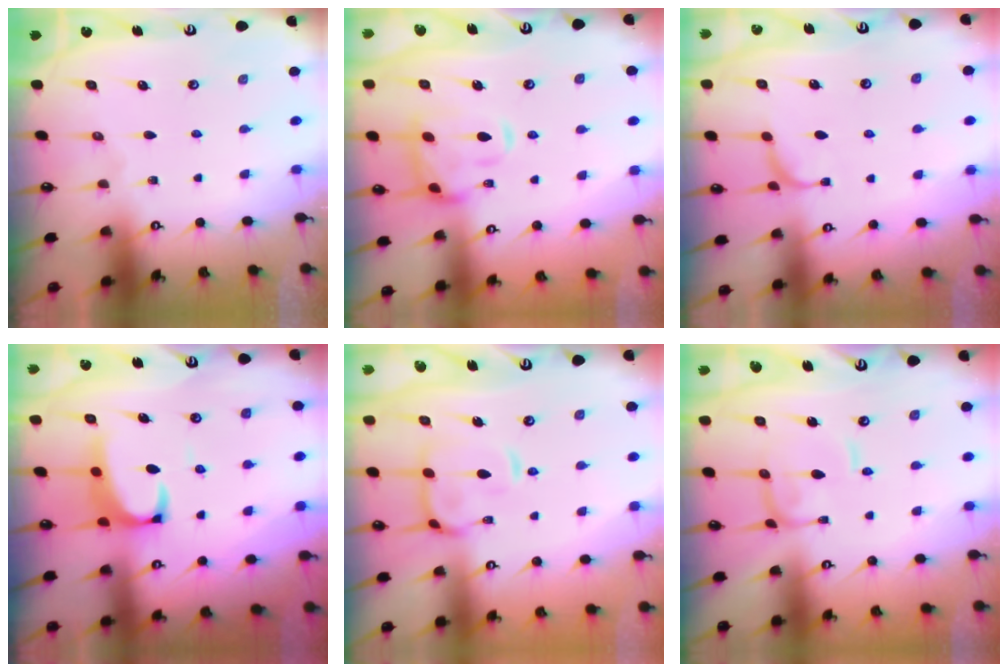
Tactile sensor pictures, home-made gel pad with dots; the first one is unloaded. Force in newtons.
{"total": 5.5, "press": 5.2, "slide": 1.6}
{"total": 2.2, "press": 2.2, "slide": 0.4}
{"total": 3.0, "press": 2.8, "slide": 1.0}
{"total": 6.7, "press": 6.6, "slide": 1.2}
{"total": 1.0, "press": 0.9, "slide": 0.4}